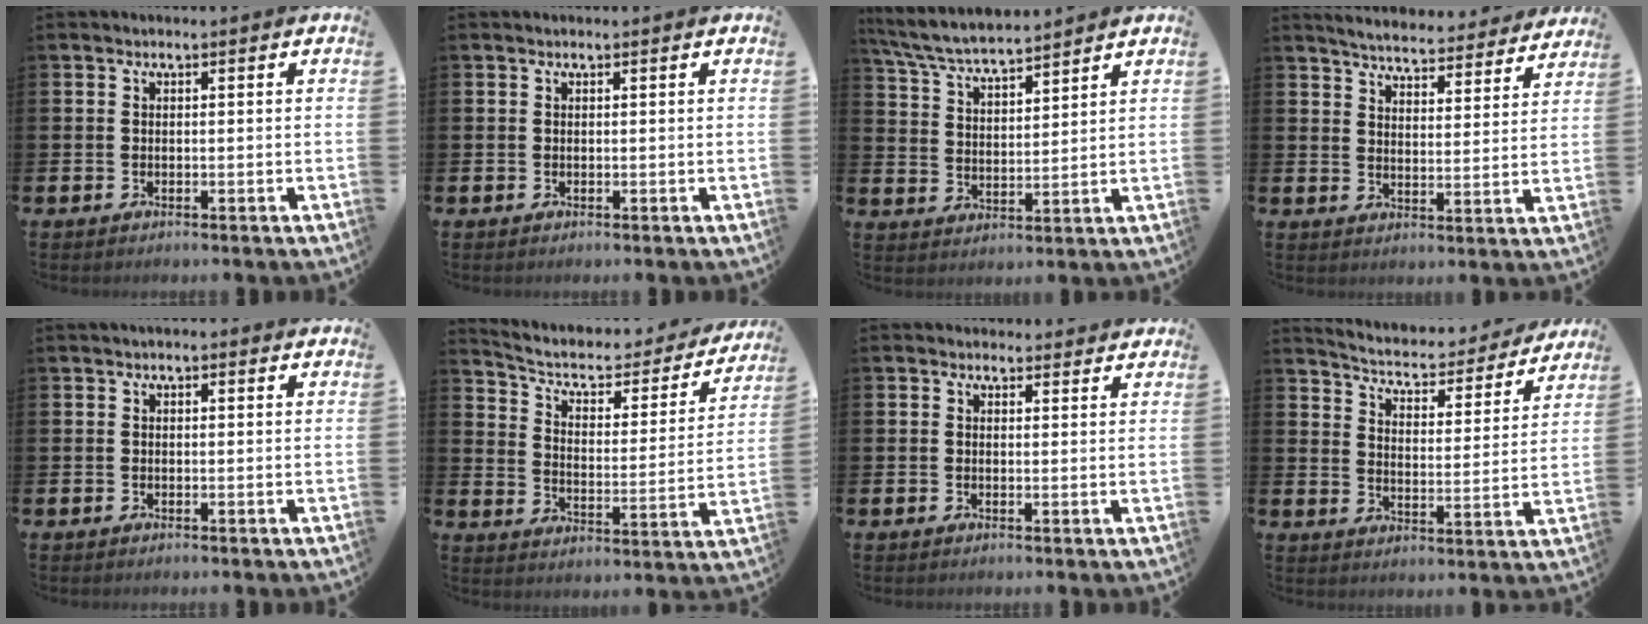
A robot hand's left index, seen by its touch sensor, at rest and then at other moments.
{"total": 0.0}
{"total": 6.1, "force": [5.9, 0.6, 1.4], "torque": [-0.054, -0.033, 0.104]}
{"total": 5.1, "force": [5.1, 0.4, 0.7], "torque": [-0.026, -0.041, 0.084]}
{"total": 0.7, "force": [0.5, 0.3, 0.4], "torque": [-0.006, 0.005, 0.009]}
{"total": 6.3, "force": [5.2, 2.6, 2.5], "torque": [-0.071, -0.038, 0.079]}
{"total": 1.7, "force": [1.6, 0.5, -0.1], "torque": [0.011, -0.005, 0.028]}
{"total": 4.6, "force": [4.3, 1.1, 1.1], "torque": [-0.047, -0.039, 0.066]}